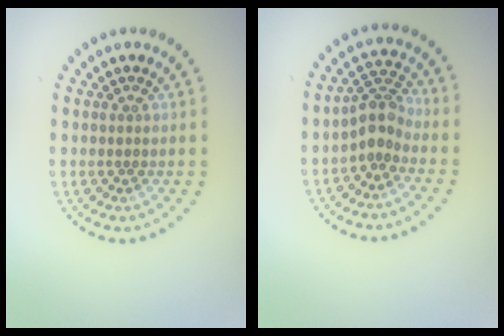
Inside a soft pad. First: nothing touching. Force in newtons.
{"total": 2.5, "press": 1.9, "slide": 1.7}